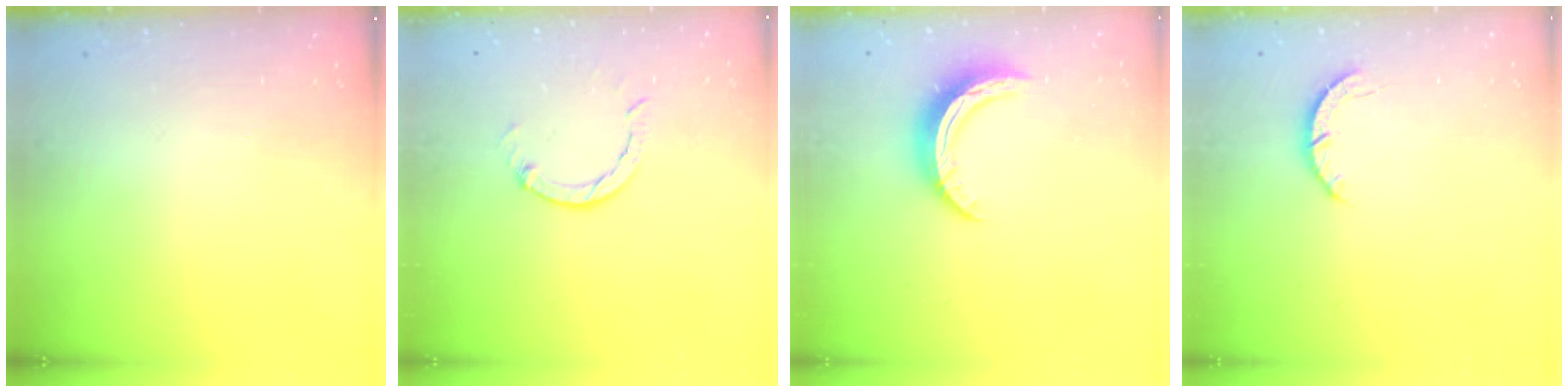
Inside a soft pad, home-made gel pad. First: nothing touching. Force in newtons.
{"total": 1.3, "press": 1.2, "slide": 0.3}
{"total": 11.0, "press": 11.0, "slide": 0.5}
{"total": 2.8, "press": 2.8, "slide": 0.4}